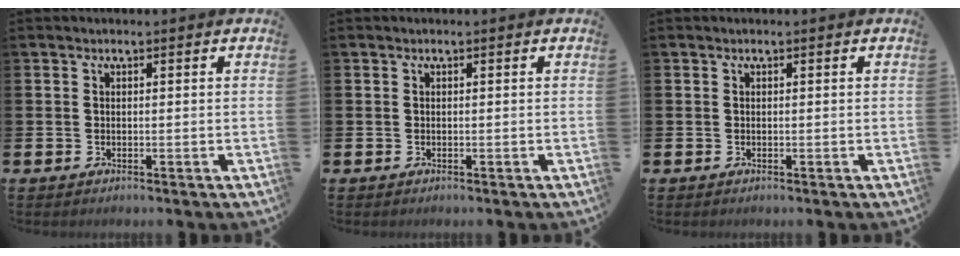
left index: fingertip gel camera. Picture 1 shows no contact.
{"total": 0.0}
{"total": 0.0}